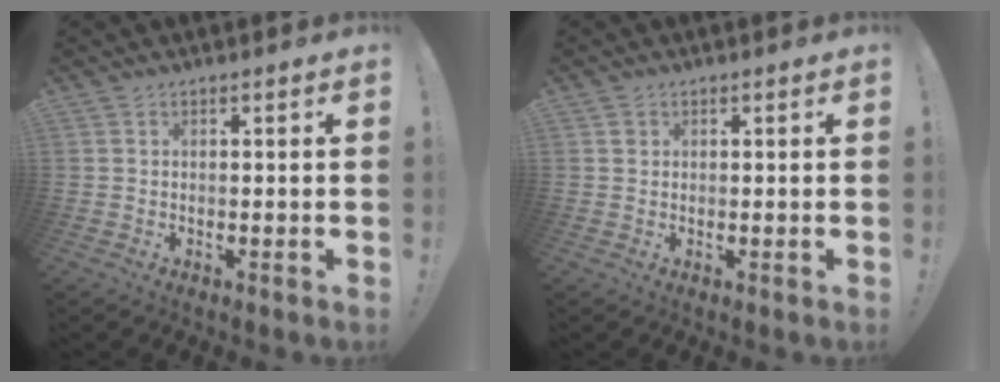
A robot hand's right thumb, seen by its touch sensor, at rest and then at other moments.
{"total": 1.1, "force": [0.5, 1.0, 0.1], "torque": [0.004, 0.000, 0.009]}